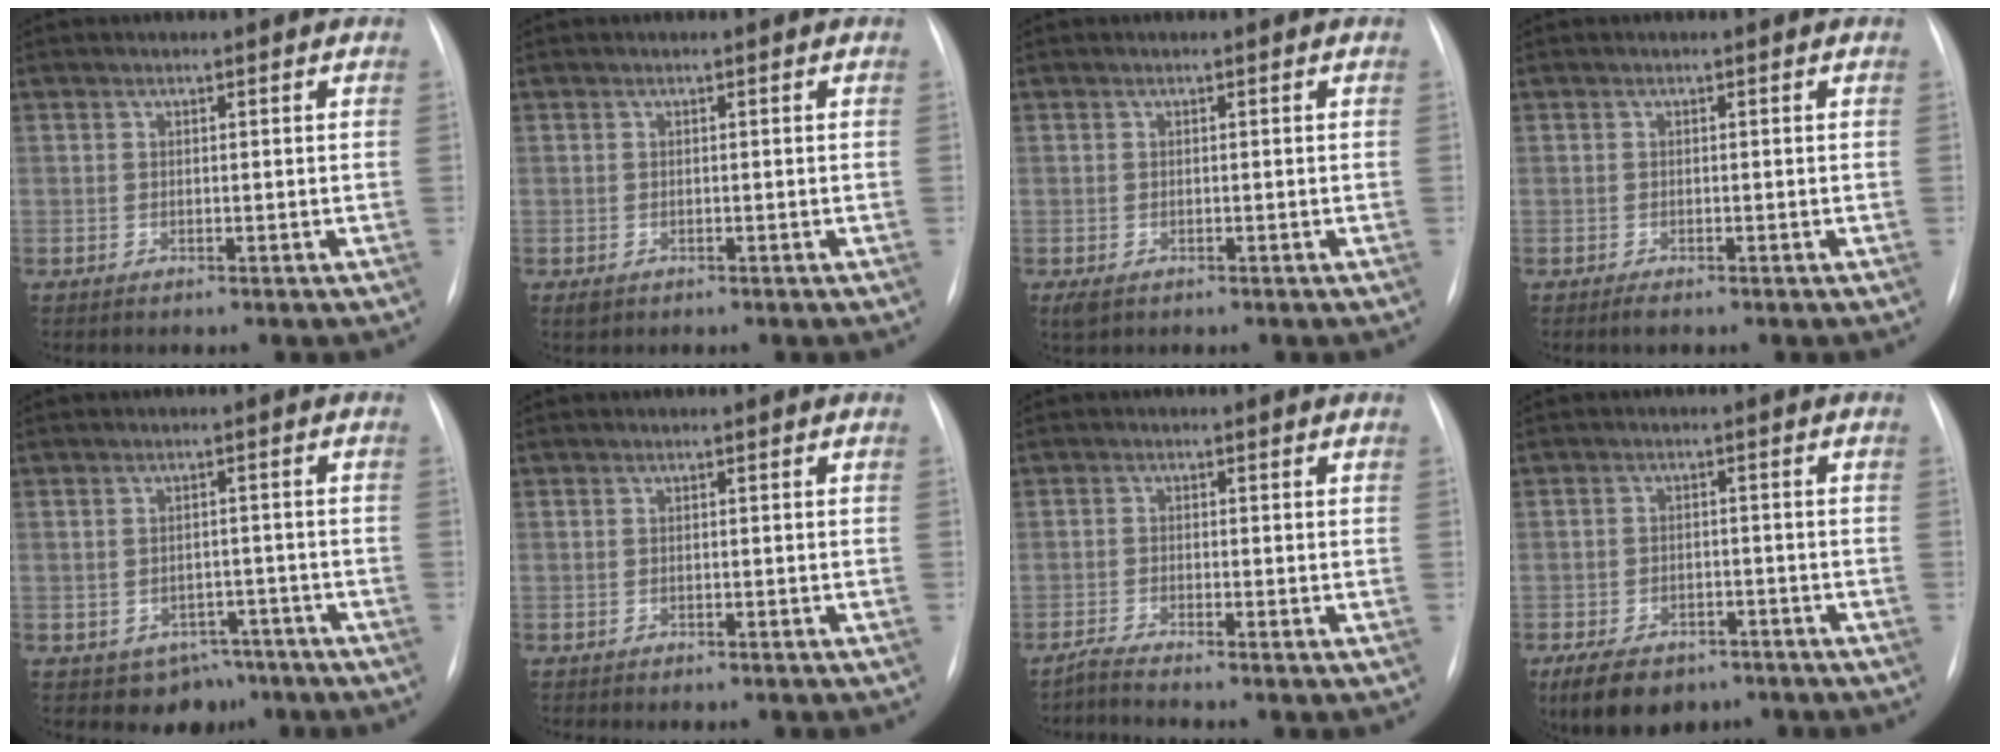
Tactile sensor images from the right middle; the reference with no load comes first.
{"total": 0.9, "force": [-0.4, 0.7, 0.4], "torque": [-0.008, 0.001, -0.002]}
{"total": 1.7, "force": [-0.8, 1.1, 1.0], "torque": [-0.020, -0.003, -0.005]}
{"total": 1.0, "force": [-0.7, 0.2, 0.6], "torque": [-0.014, -0.003, -0.010]}
{"total": 5.6, "force": [-3.9, 3.9, 1.1], "torque": [0.003, 0.015, -0.046]}
{"total": 2.5, "force": [-2.2, 0.7, 1.1], "torque": [-0.017, -0.006, -0.022]}
{"total": 2.3, "force": [-2.0, -0.9, 0.4], "torque": [-0.017, -0.009, -0.045]}
{"total": 10.2, "force": [-7.2, 5.5, 4.8], "torque": [-0.092, -0.002, -0.107]}